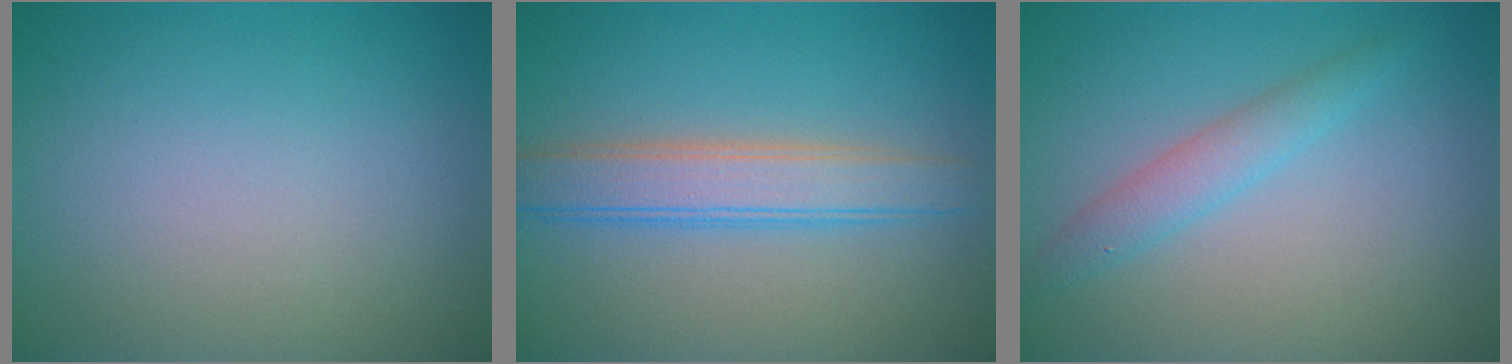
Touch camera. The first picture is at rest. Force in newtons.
{"total": 4.2, "press": 4.2, "slide": 0.2}
{"total": 2.3, "press": 2.3, "slide": 0.1}